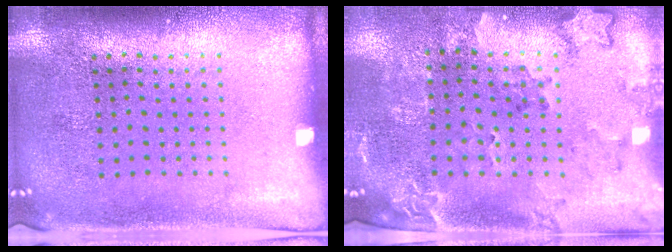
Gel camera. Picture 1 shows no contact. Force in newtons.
{"total": 1.9, "press": 1.7, "slide": 1.0}